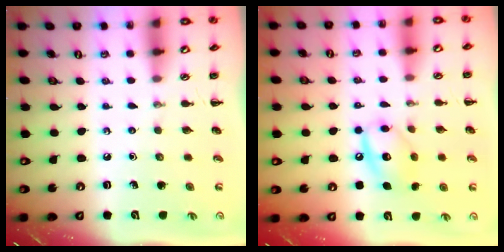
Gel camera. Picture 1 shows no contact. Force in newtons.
{"total": 12.0, "press": 11.9, "slide": 1.4}